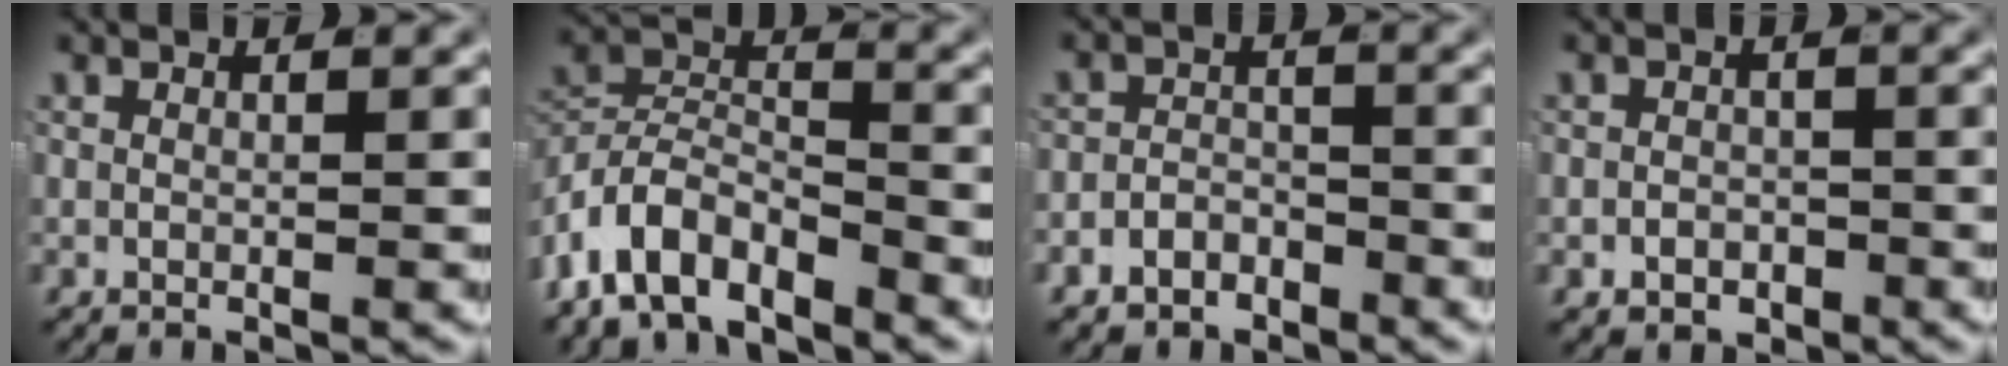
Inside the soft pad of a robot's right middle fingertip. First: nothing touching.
{"total": 9.4, "force": [-5.7, 6.0, 4.4], "torque": [-0.097, -0.030, -0.096]}
{"total": 4.1, "force": [-3.0, 2.7, 0.7], "torque": [-0.003, -0.002, -0.059]}
{"total": 2.2, "force": [-1.5, 1.5, 0.6], "torque": [0.008, -0.001, -0.027]}